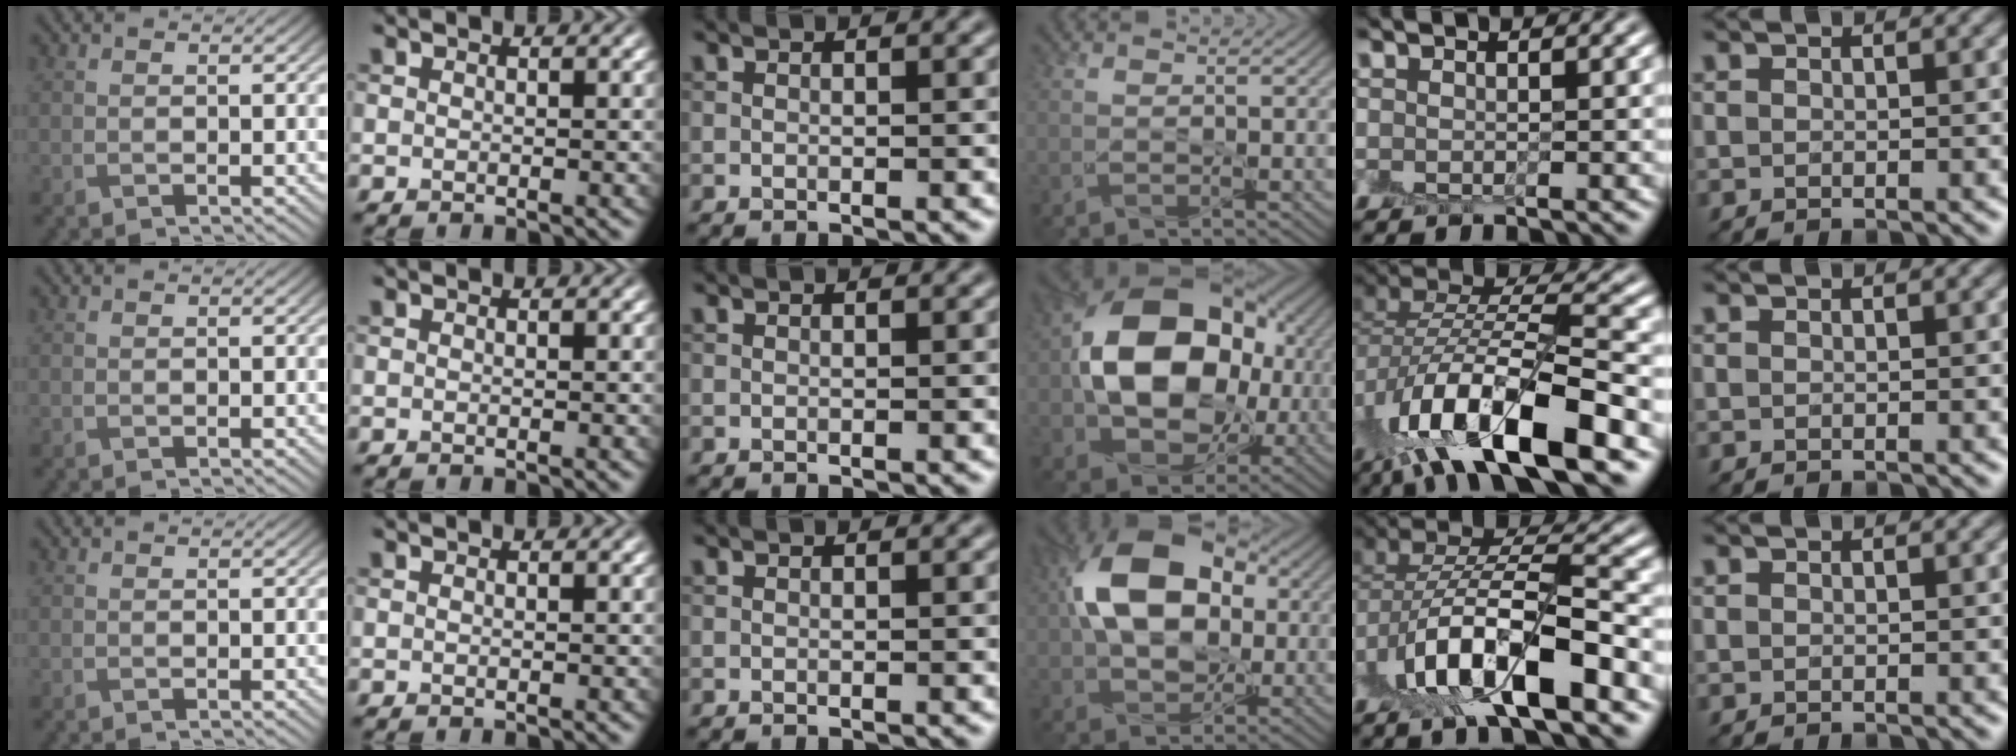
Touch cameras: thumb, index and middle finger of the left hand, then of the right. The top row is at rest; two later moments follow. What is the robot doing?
{"motion": "peel", "object": "postage stamp"}